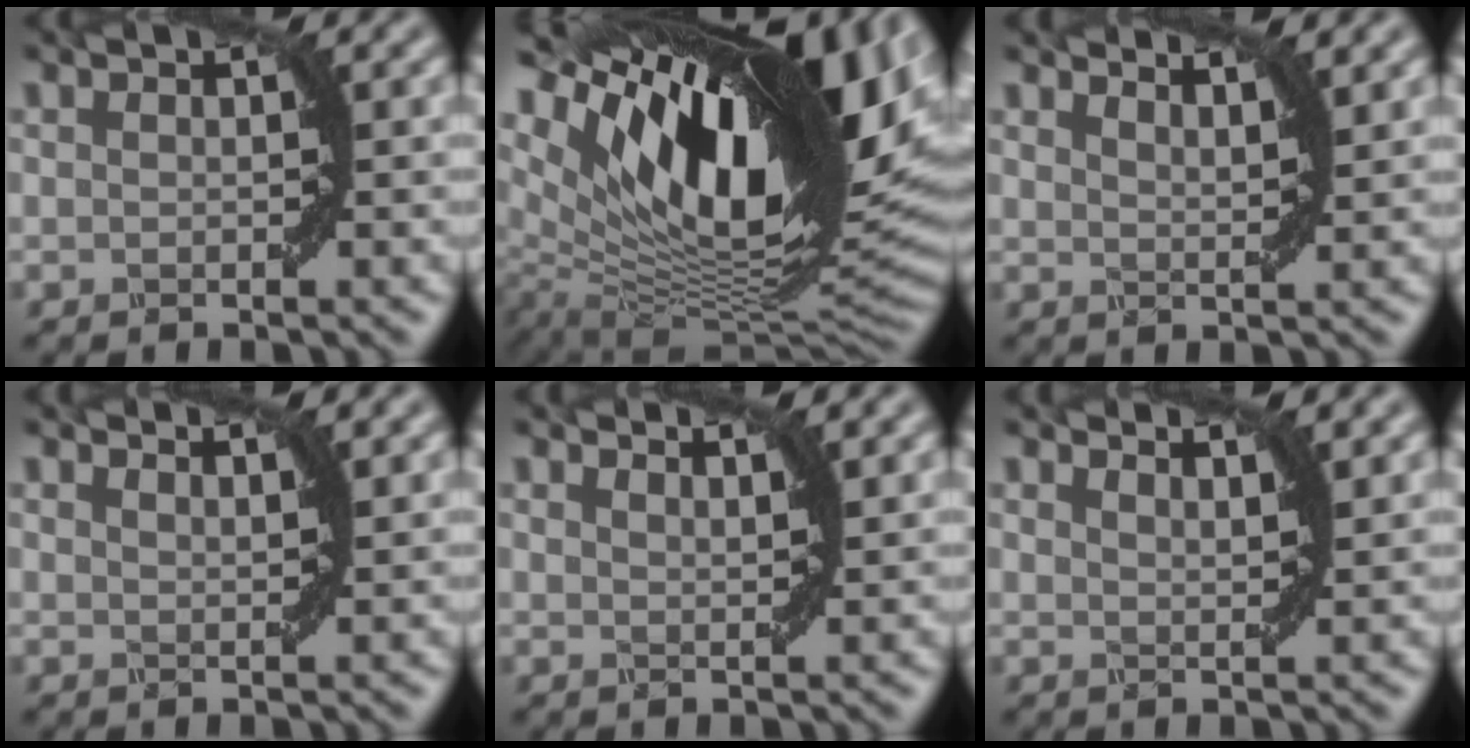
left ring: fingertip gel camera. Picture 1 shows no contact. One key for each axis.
{"total": 18.2, "fx": 6.2, "fy": 8.6, "fz": 14.8, "tx": -0.243, "ty": 0.008, "tz": 0.106}
{"total": 3.4, "fx": 3.1, "fy": 0.6, "fz": 1.4, "tx": -0.015, "ty": 0.004, "tz": 0.029}
{"total": 2.3, "fx": 2.1, "fy": 0.5, "fz": 0.9, "tx": -0.003, "ty": 0.002, "tz": 0.016}
{"total": 2.7, "fx": 2.4, "fy": 0.5, "fz": 1.1, "tx": -0.005, "ty": 0.003, "tz": 0.018}
{"total": 3.0, "fx": 2.7, "fy": 0.5, "fz": 1.2, "tx": -0.009, "ty": 0.004, "tz": 0.023}